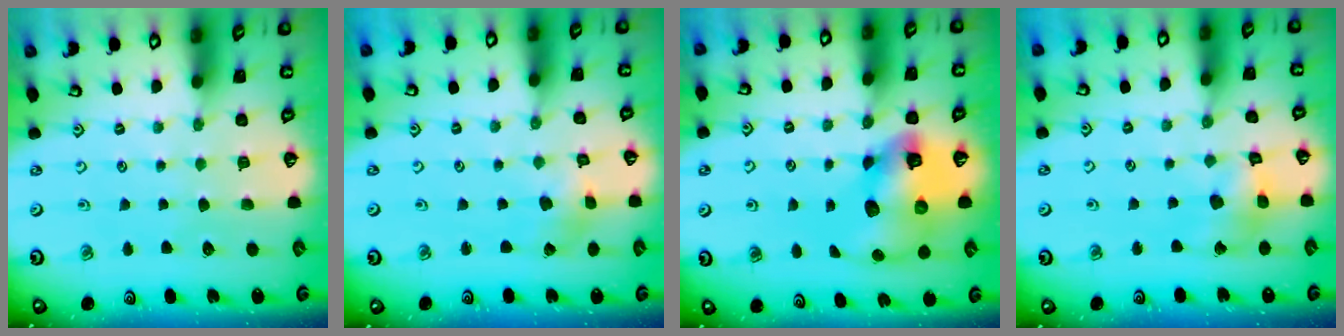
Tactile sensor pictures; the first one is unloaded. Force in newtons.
{"total": 1.5, "press": 1.5, "slide": 0.3}
{"total": 13.7, "press": 13.6, "slide": 1.7}
{"total": 8.8, "press": 8.7, "slide": 0.9}